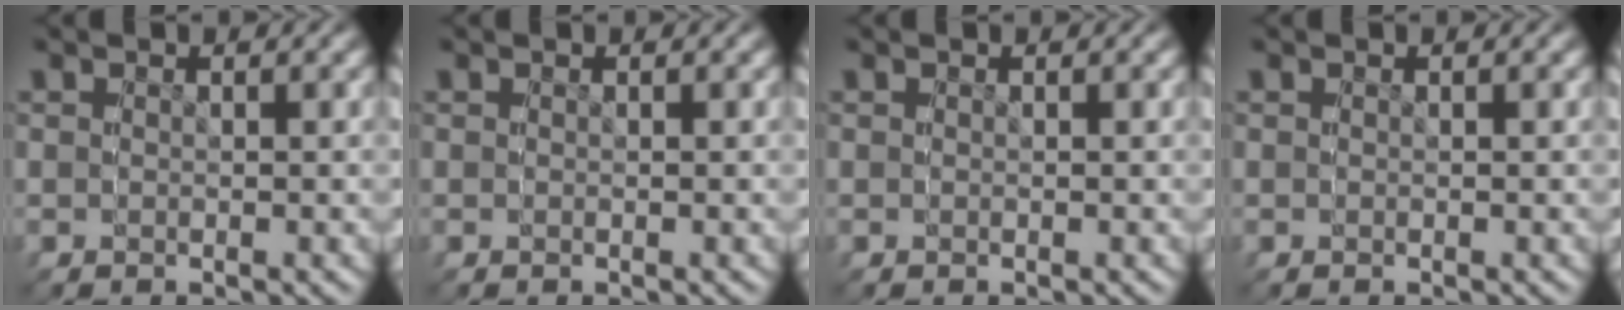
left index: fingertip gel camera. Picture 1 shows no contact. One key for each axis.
{"total": 0.0}
{"total": 0.0}
{"total": 0.0}